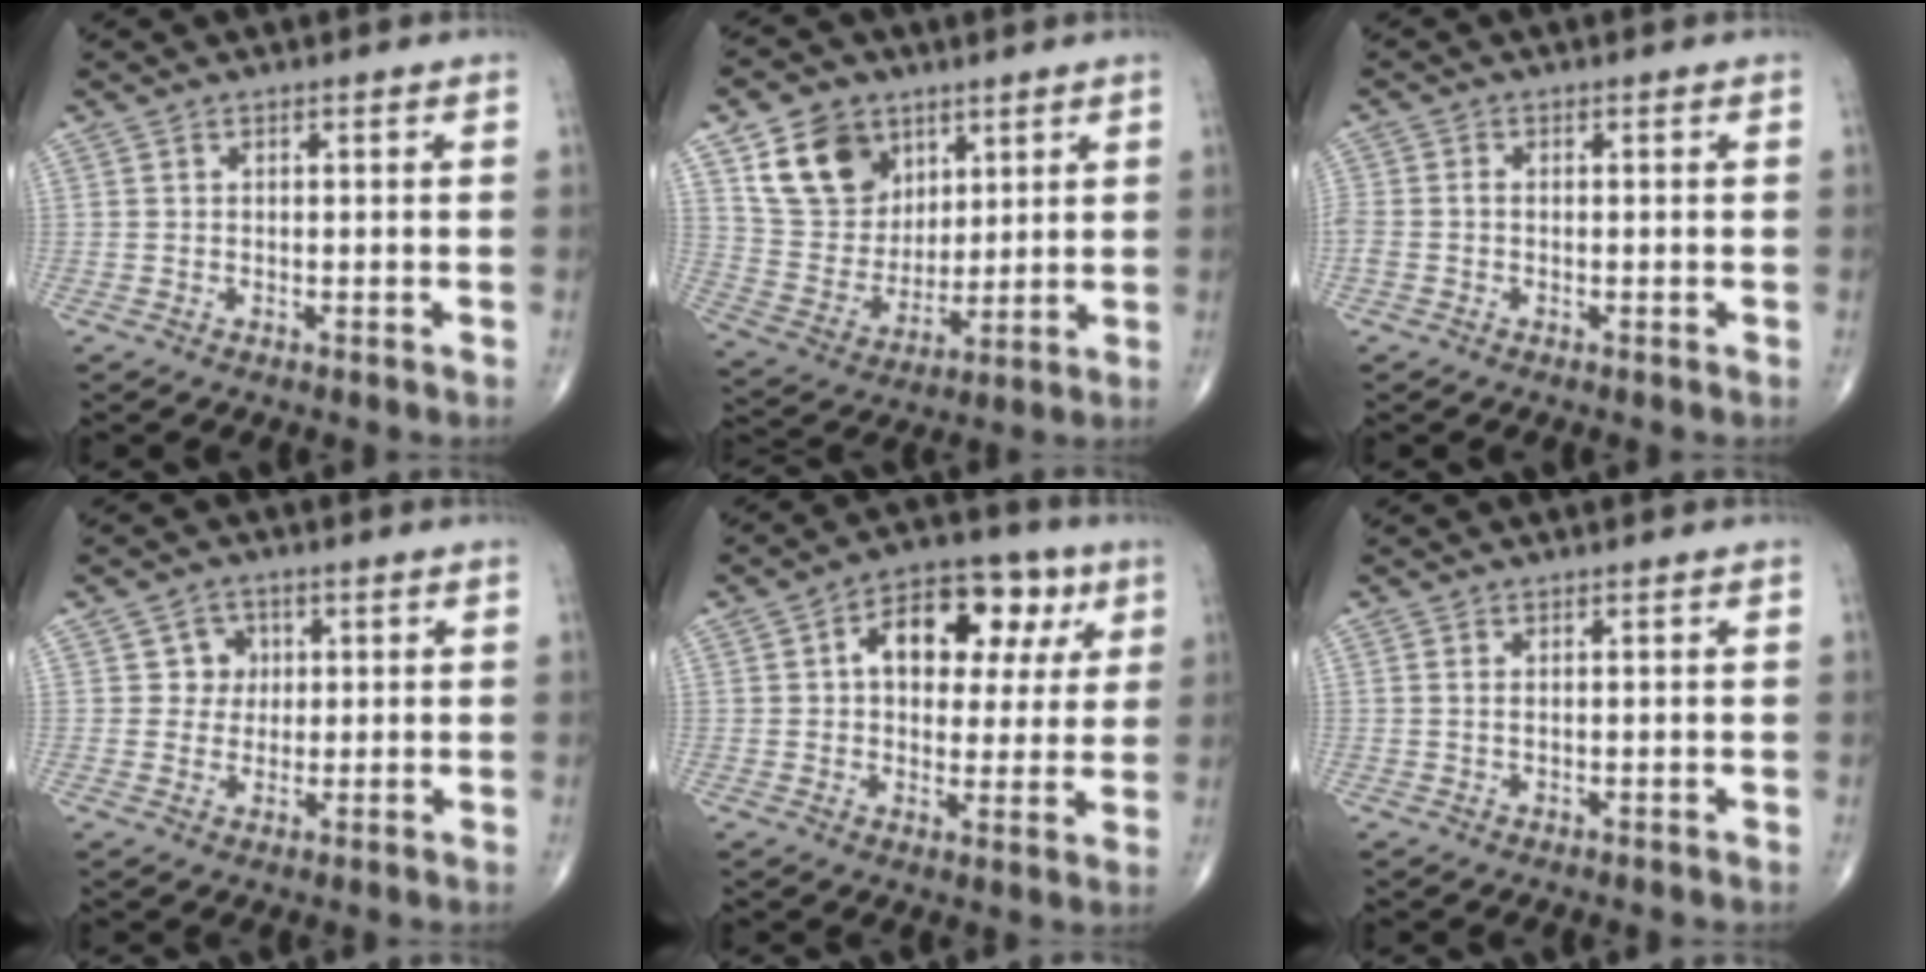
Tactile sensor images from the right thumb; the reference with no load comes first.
{"total": 14.4, "force": [7.3, 10.8, 6.2], "torque": [-0.083, -0.029, 0.145]}
{"total": 1.9, "force": [-0.3, 1.2, 1.4], "torque": [-0.040, 0.004, -0.008]}
{"total": 4.3, "force": [1.1, 4.0, 0.9], "torque": [0.017, 0.003, 0.010]}
{"total": 15.3, "force": [4.6, 9.6, 10.9], "torque": [-0.111, 0.018, 0.065]}
{"total": 0.8, "force": [0.2, 0.3, 0.7], "torque": [-0.015, -0.002, 0.005]}